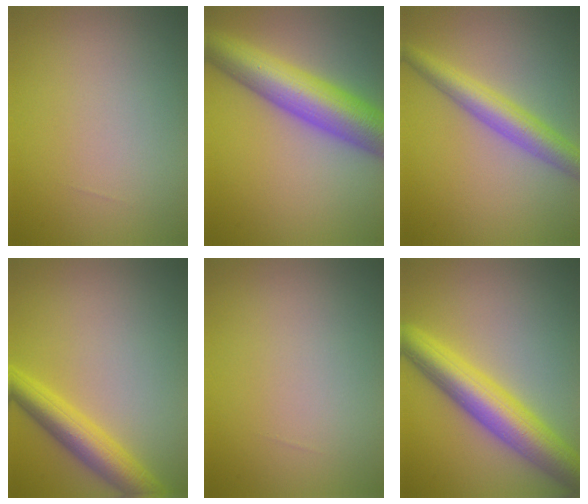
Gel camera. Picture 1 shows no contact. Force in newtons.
{"total": 9.5, "press": 9.5, "slide": 0.2}
{"total": 4.5, "press": 4.5, "slide": 0.1}
{"total": 4.8, "press": 4.8, "slide": 0.2}
{"total": 0.0}
{"total": 7.6, "press": 7.6, "slide": 0.3}